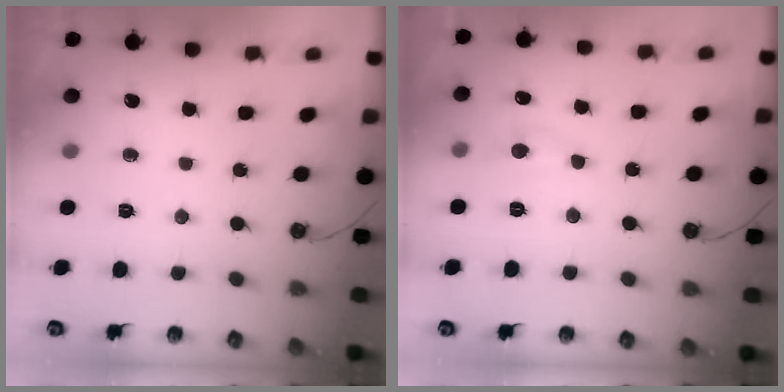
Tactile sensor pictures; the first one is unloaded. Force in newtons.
{"total": 0.9, "press": 0.6, "slide": 0.6}